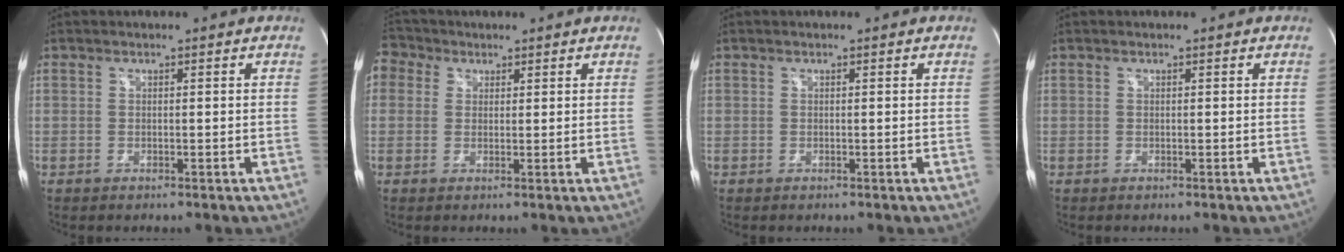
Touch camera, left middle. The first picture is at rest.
{"total": 4.1, "force": [2.0, 3.5, 0.6], "torque": [-0.014, 0.024, 0.038]}
{"total": 0.0}
{"total": 0.0}